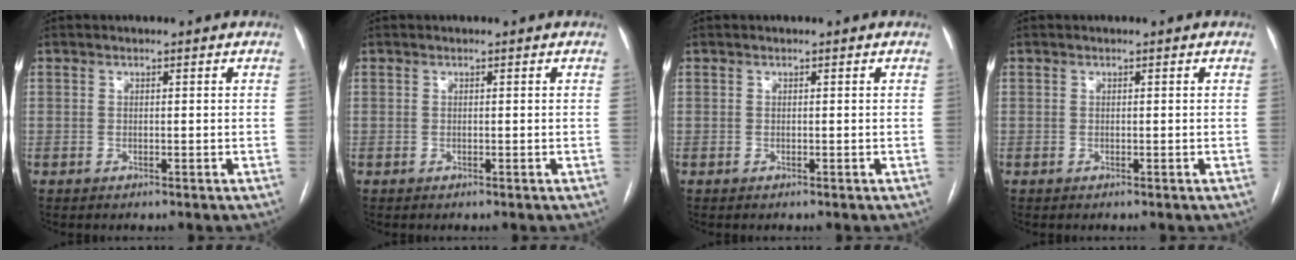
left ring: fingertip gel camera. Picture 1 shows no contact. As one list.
[{"total": 0.0}, {"total": 0.0}, {"total": 0.0}]